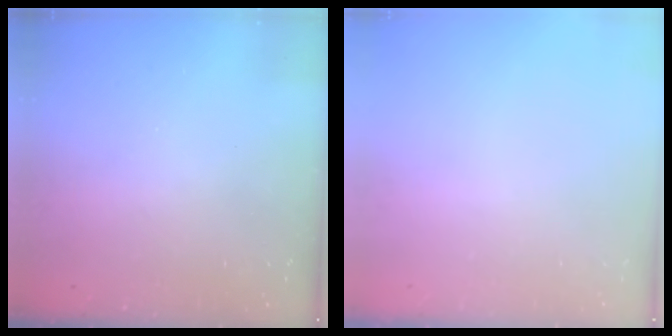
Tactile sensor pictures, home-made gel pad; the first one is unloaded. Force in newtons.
{"total": 0.0}